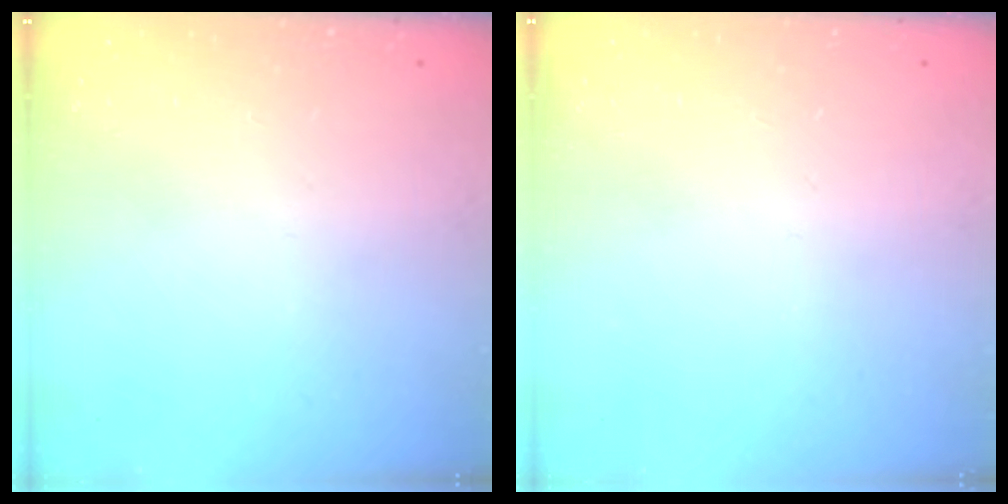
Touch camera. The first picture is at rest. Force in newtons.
{"total": 0.0}